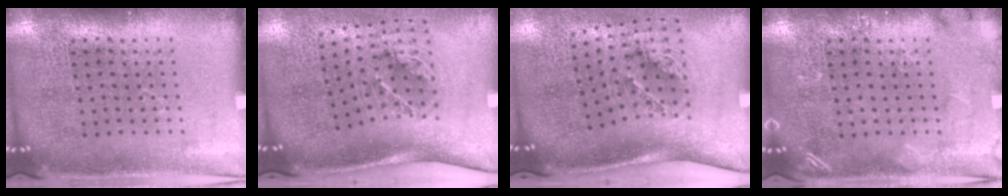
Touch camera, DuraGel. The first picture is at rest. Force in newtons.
{"total": 2.1, "press": 1.3, "slide": 1.7}
{"total": 1.9, "press": 1.2, "slide": 1.4}
{"total": 2.0, "press": 2.0, "slide": 0.4}